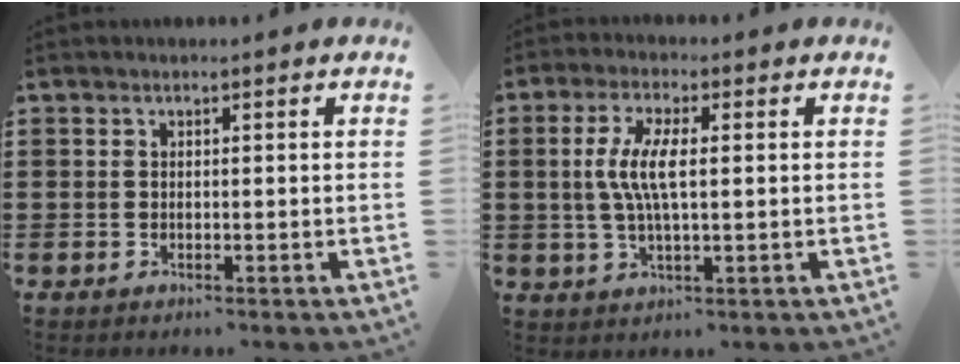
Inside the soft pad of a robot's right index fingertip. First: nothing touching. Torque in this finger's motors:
{"motor_torque": [0.37, -0.30, 0.30, 0.15]}